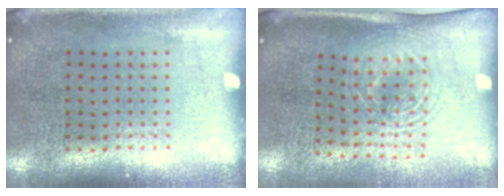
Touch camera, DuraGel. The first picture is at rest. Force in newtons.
{"total": 1.7, "press": 1.3, "slide": 1.0}